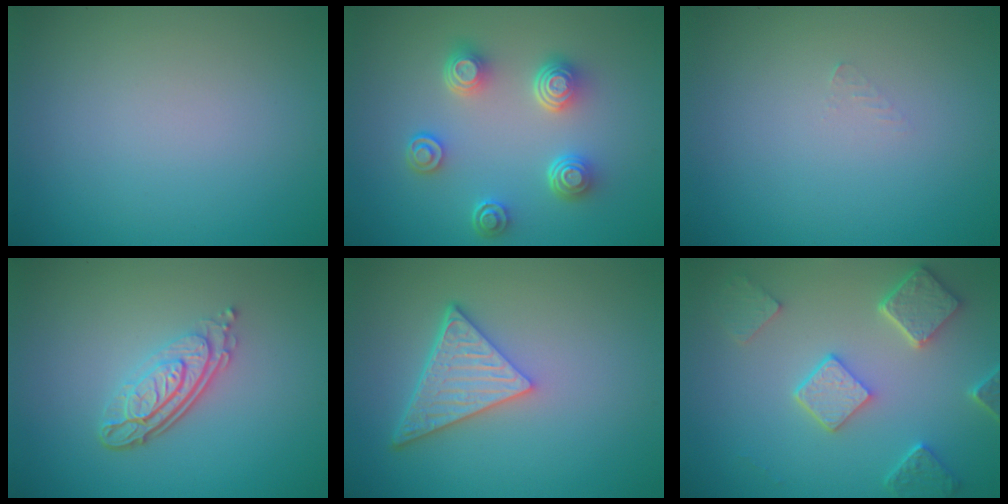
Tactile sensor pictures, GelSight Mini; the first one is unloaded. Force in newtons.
{"total": 4.6, "press": 3.6, "slide": 2.9}
{"total": 0.7, "press": 0.7, "slide": 0.1}
{"total": 4.5, "press": 3.1, "slide": 3.2}
{"total": 5.1, "press": 3.8, "slide": 3.4}
{"total": 5.0, "press": 3.9, "slide": 3.1}